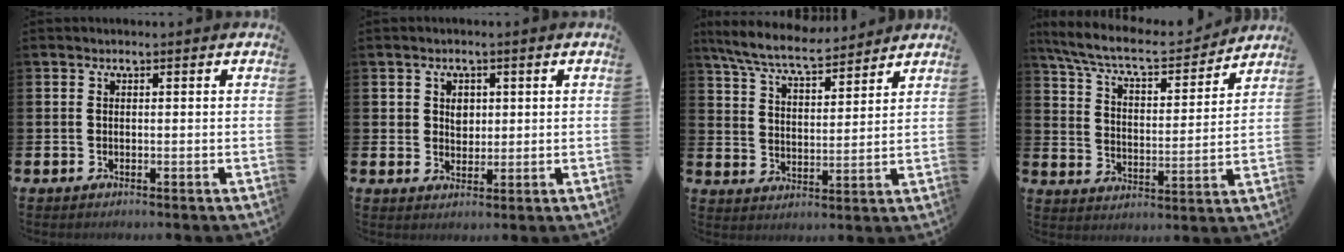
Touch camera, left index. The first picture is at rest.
{"total": 2.4, "force": [1.1, 1.9, 0.9], "torque": [-0.006, 0.003, 0.015]}
{"total": 7.7, "force": [7.2, 1.1, 2.7], "torque": [-0.083, -0.034, 0.129]}
{"total": 8.3, "force": [7.5, 1.8, 3.0], "torque": [-0.101, -0.049, 0.129]}